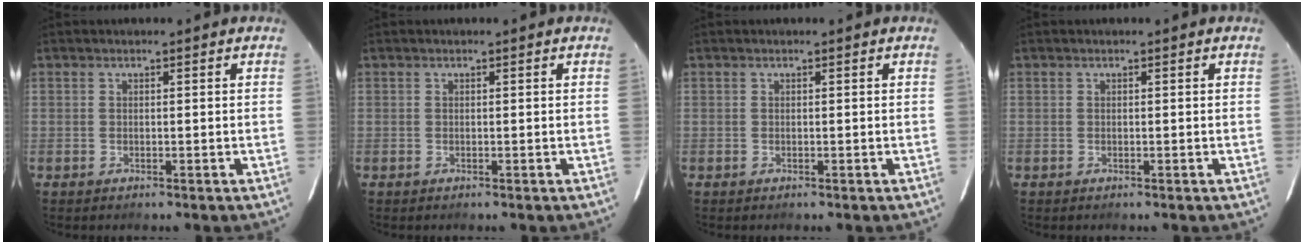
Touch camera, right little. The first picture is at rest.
{"total": 0.0}
{"total": 0.0}
{"total": 0.0}